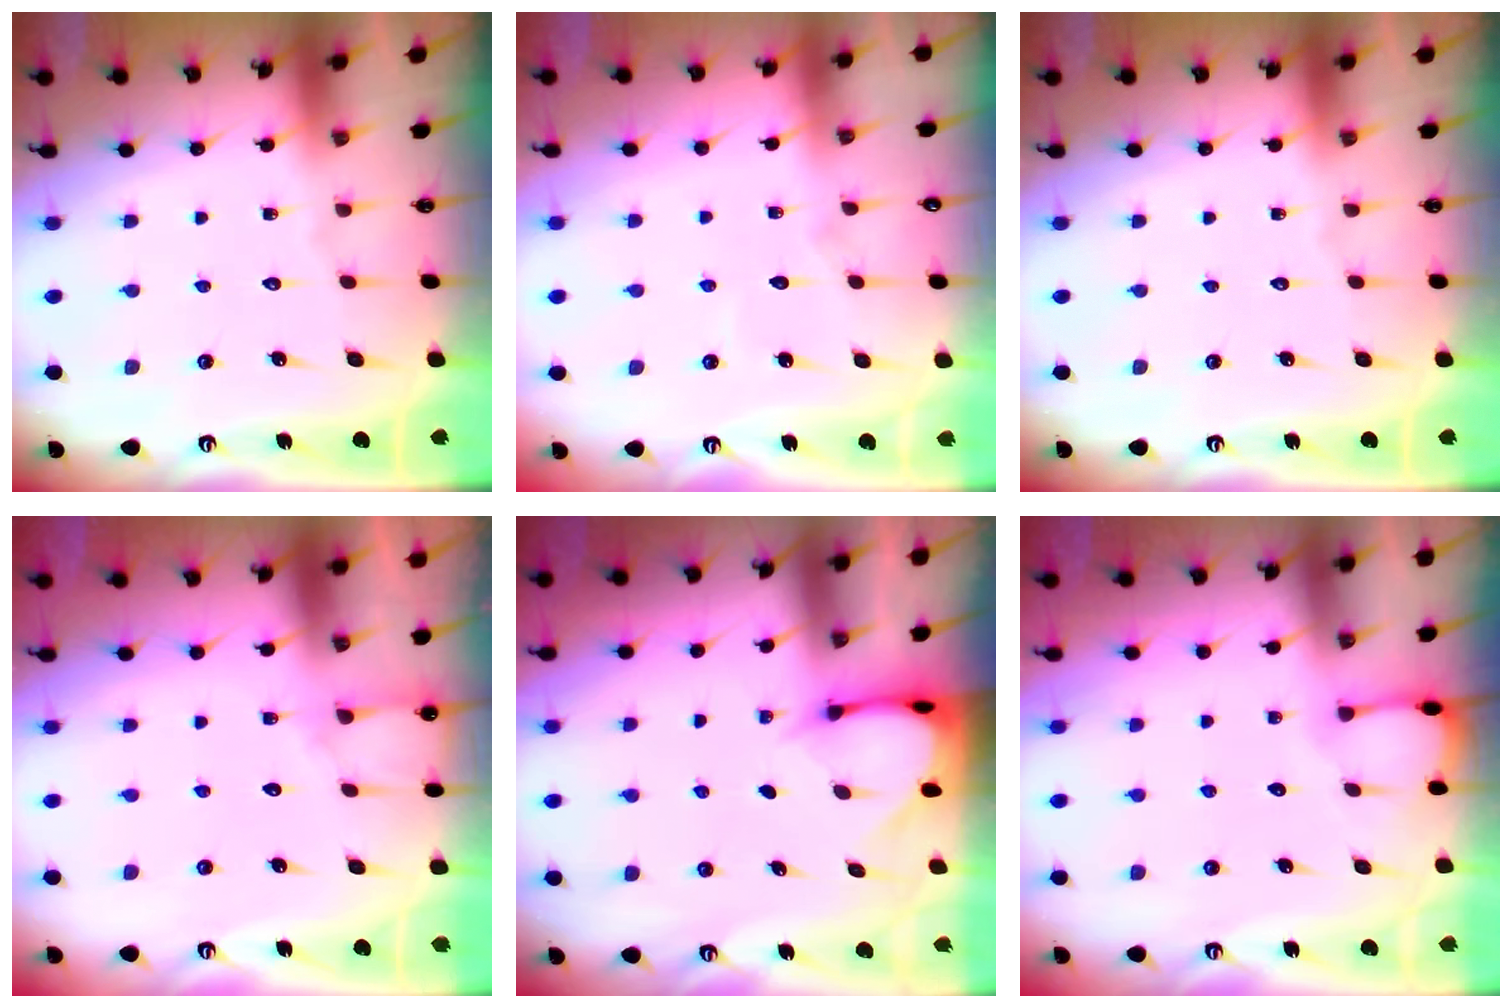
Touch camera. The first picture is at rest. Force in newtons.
{"total": 4.1, "press": 4.0, "slide": 0.3}
{"total": 0.0}
{"total": 5.3, "press": 5.2, "slide": 0.5}
{"total": 3.0, "press": 3.0, "slide": 0.3}
{"total": 3.6, "press": 3.6, "slide": 0.4}